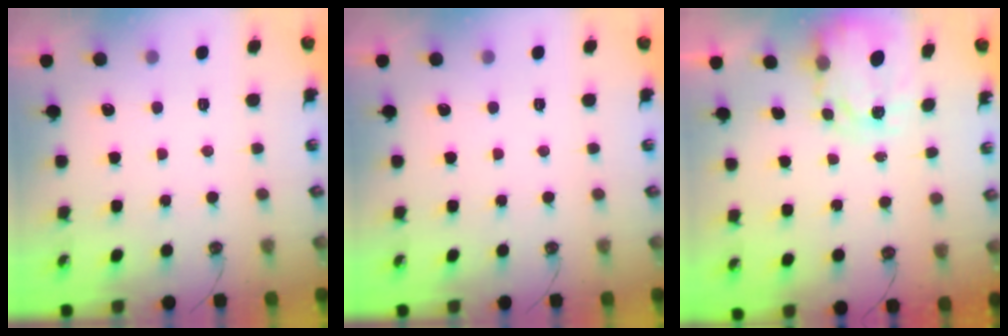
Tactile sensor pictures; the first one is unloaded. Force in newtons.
{"total": 0.0}
{"total": 3.8, "press": 3.8, "slide": 0.1}